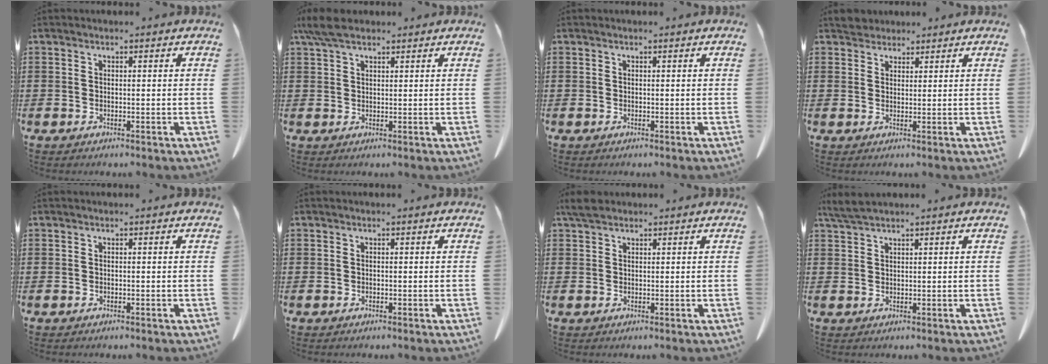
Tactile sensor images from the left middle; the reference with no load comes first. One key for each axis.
{"total": 4.6, "fx": 3.2, "fy": 1.4, "fz": 3.0, "tx": -0.067, "ty": 0.005, "tz": 0.061}
{"total": 0.0}
{"total": 2.7, "fx": 2.5, "fy": 1.0, "fz": 0.3, "tx": -0.006, "ty": 0.000, "tz": 0.047}
{"total": 0.0}
{"total": 0.0}
{"total": 2.4, "fx": 1.8, "fy": 0.9, "fz": 1.3, "tx": -0.032, "ty": 0.005, "tz": 0.036}
{"total": 2.8, "fx": 2.2, "fy": 0.4, "fz": 1.7, "tx": -0.038, "ty": 0.003, "tz": 0.043}